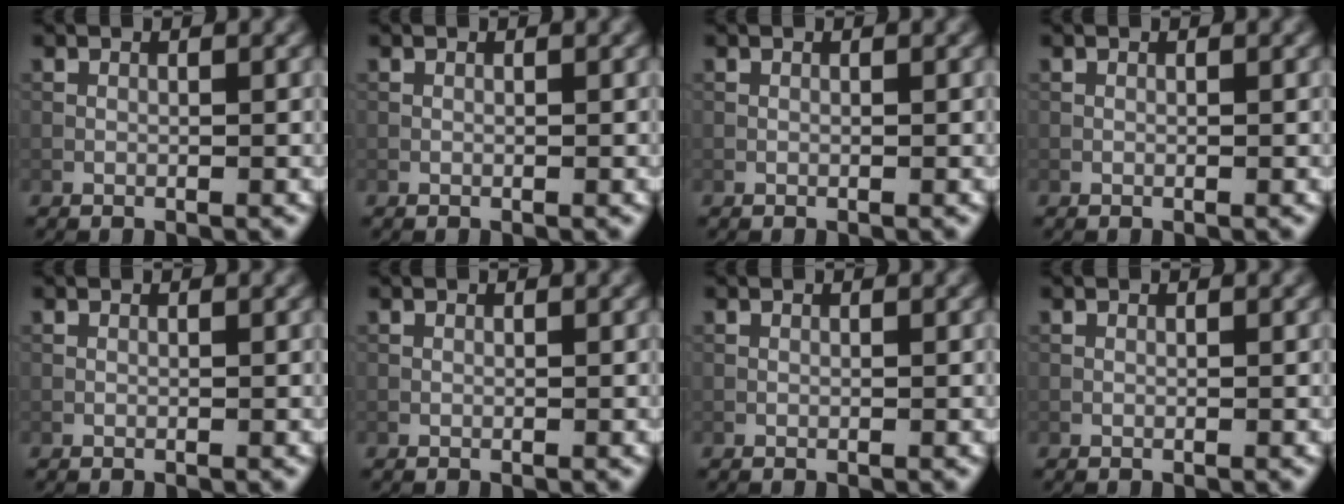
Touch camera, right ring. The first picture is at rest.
{"total": 0.0}
{"total": 0.0}
{"total": 0.0}
{"total": 0.0}
{"total": 0.0}
{"total": 0.0}
{"total": 0.0}